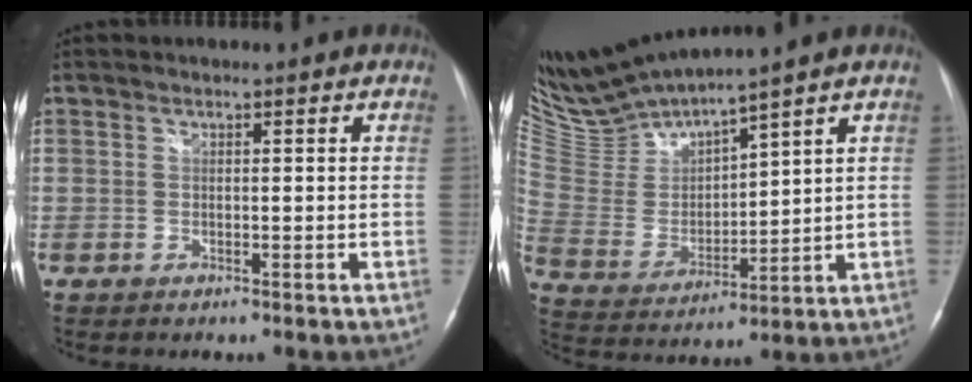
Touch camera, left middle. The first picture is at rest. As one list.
[{"total": 11.7, "force": [11.2, -0.9, 3.4], "torque": [-0.089, -0.007, 0.240]}]